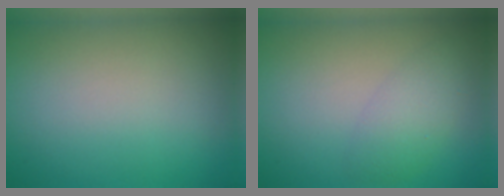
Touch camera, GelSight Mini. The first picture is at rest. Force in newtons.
{"total": 2.7, "press": 2.7, "slide": 0.2}